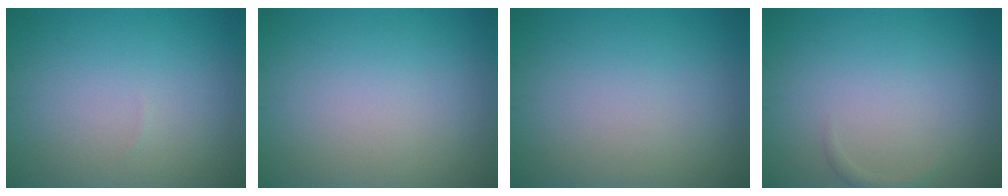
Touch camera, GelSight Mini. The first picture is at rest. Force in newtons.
{"total": 0.0}
{"total": 0.0}
{"total": 0.7, "press": 0.7, "slide": 0.0}